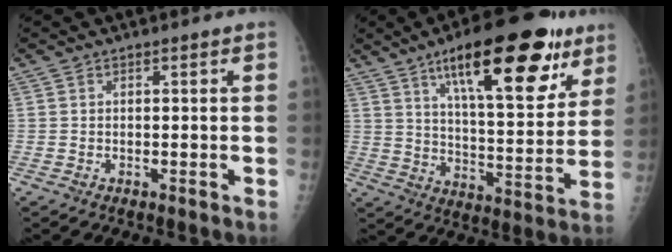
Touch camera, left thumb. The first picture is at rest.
{"total": 24.5, "force": [13.6, 8.3, 18.6], "torque": [-0.242, -0.044, 0.209]}